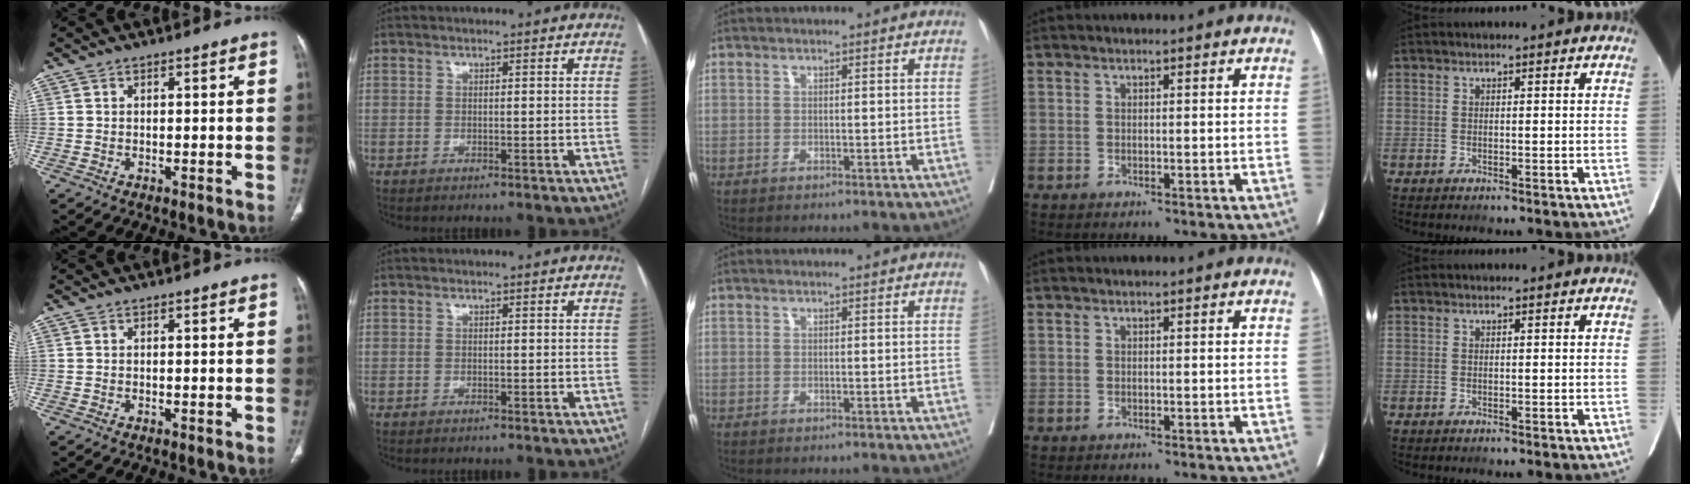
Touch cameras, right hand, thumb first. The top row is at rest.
{}